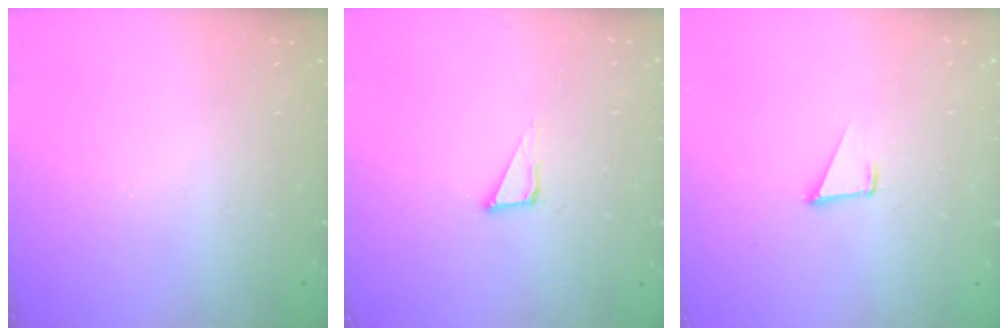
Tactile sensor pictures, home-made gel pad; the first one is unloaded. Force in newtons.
{"total": 4.5, "press": 4.5, "slide": 0.3}
{"total": 1.6, "press": 1.5, "slide": 0.1}